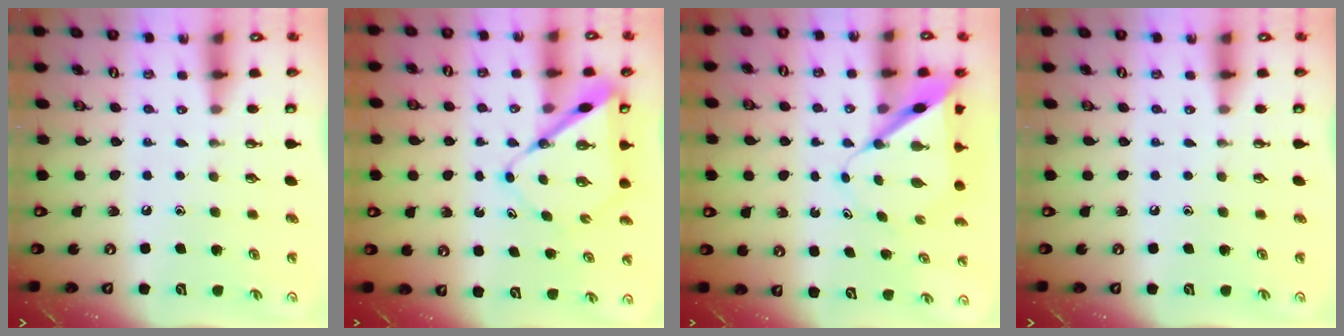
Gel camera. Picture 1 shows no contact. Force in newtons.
{"total": 8.9, "press": 8.9, "slide": 0.9}
{"total": 8.1, "press": 8.1, "slide": 0.7}
{"total": 0.0}